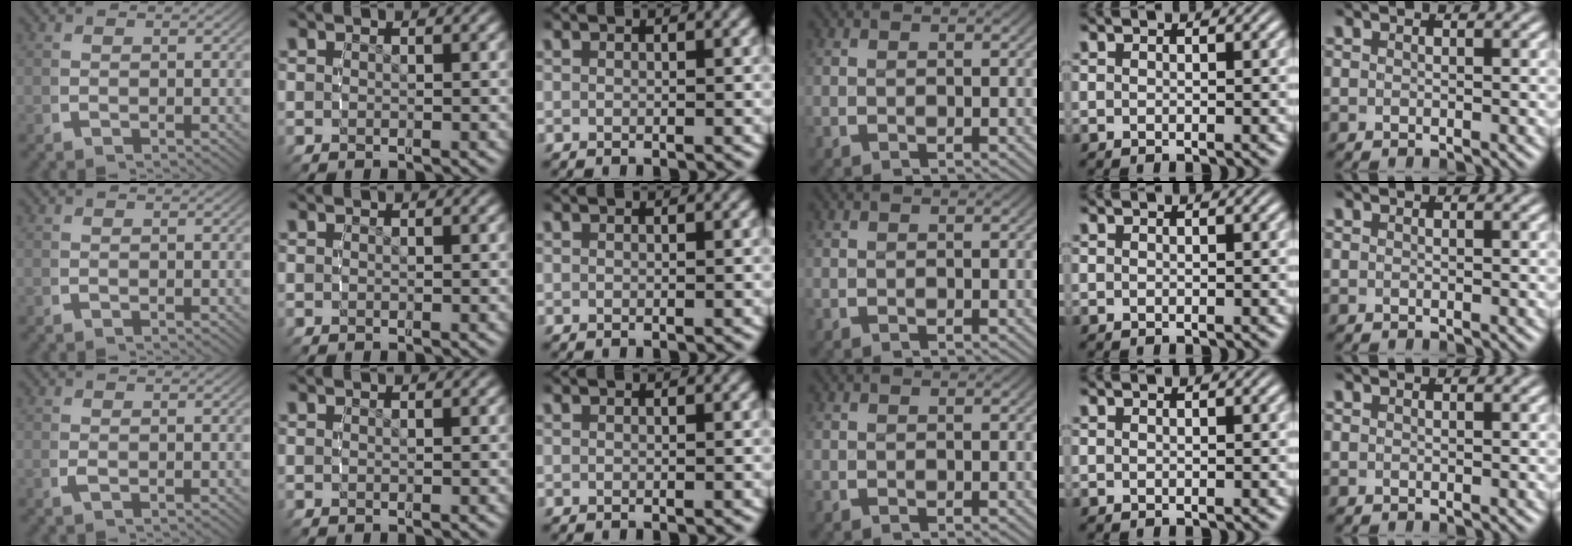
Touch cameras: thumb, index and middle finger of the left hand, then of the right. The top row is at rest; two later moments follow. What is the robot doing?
{"motion": "grasp_and_lifting", "object": "ethernet cable"}